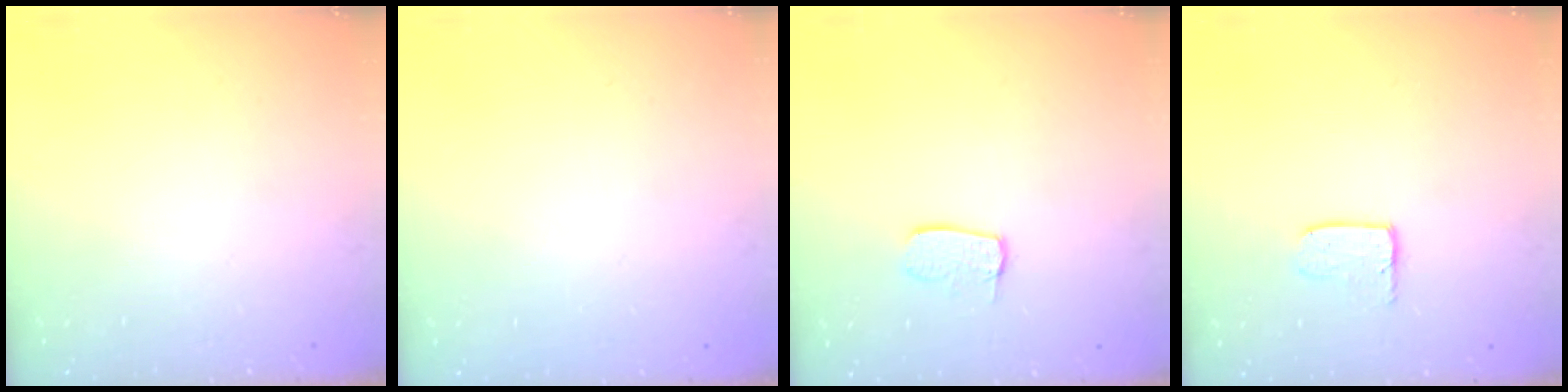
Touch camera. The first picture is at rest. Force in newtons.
{"total": 0.0}
{"total": 6.3, "press": 6.3, "slide": 0.2}
{"total": 4.0, "press": 4.0, "slide": 0.4}